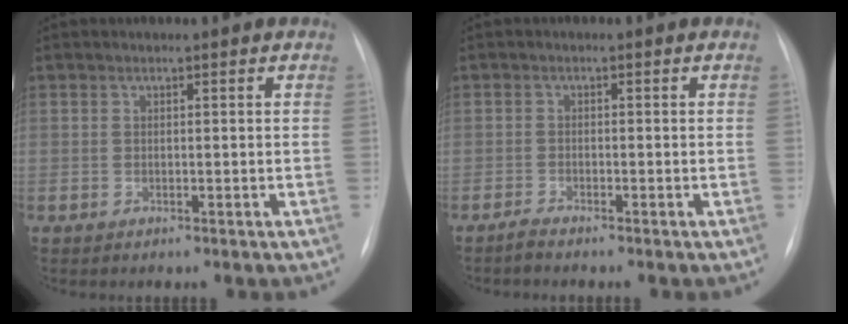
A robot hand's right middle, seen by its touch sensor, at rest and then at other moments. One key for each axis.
{"total": 1.2, "fx": -1.1, "fy": -0.2, "fz": 0.3, "tx": -0.018, "ty": -0.006, "tz": -0.022}